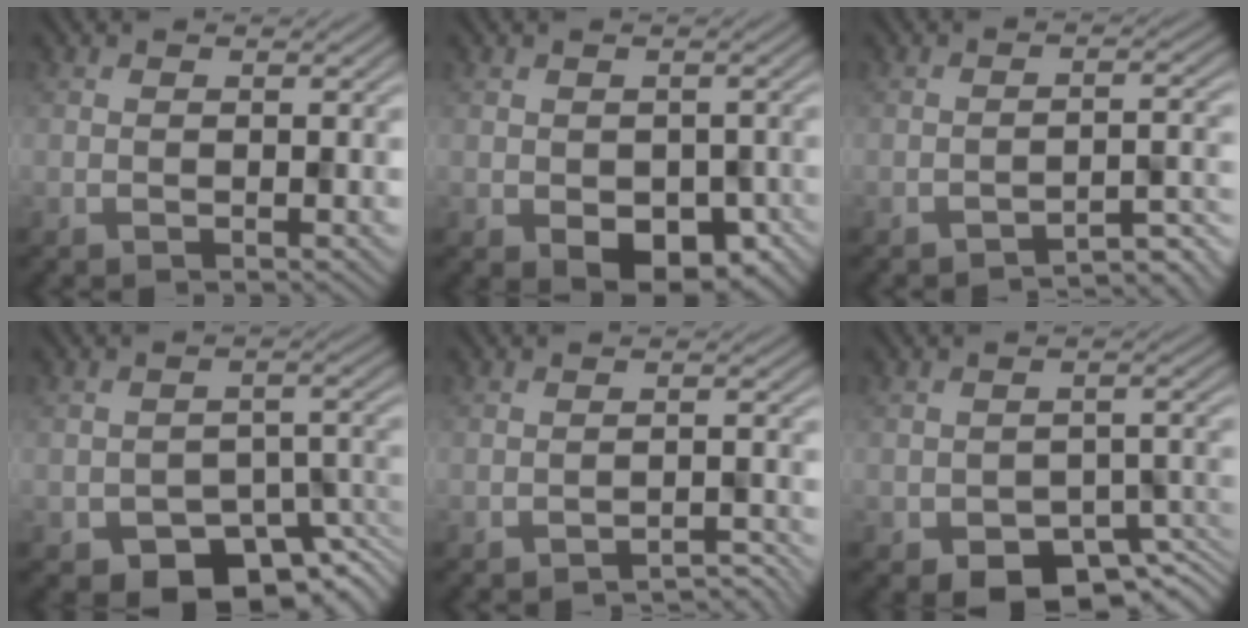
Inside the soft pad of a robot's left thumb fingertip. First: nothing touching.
{"total": 6.1, "force": [-2.4, 4.0, 4.0], "torque": [-0.068, -0.029, -0.024]}
{"total": 3.6, "force": [-3.1, 0.5, 1.7], "torque": [-0.021, 0.010, -0.045]}
{"total": 8.8, "force": [-5.5, 4.9, 4.9], "torque": [-0.068, -0.022, -0.084]}
{"total": 2.1, "force": [-2.0, 0.3, 0.6], "torque": [-0.005, 0.005, -0.032]}
{"total": 6.9, "force": [-4.4, 3.6, 4.0], "torque": [-0.053, -0.018, -0.061]}